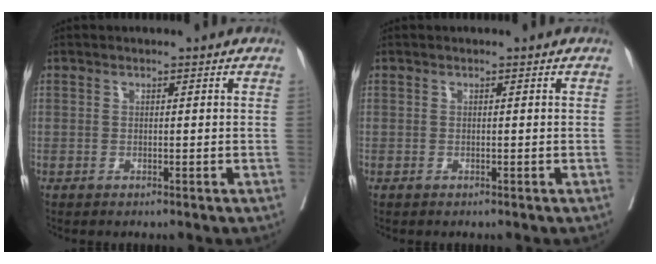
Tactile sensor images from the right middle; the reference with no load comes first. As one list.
[{"total": 0.0}]